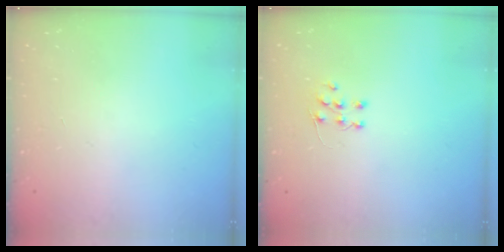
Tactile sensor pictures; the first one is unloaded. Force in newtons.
{"total": 5.7, "press": 5.6, "slide": 0.4}